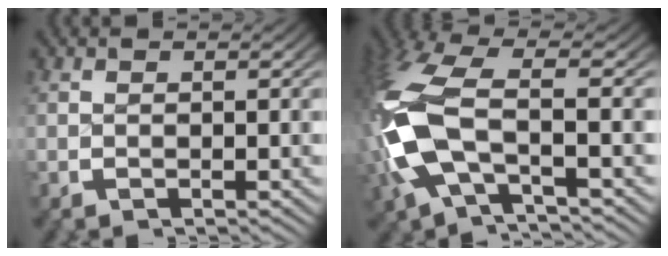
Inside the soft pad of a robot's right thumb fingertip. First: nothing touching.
{"total": 10.3, "force": [-1.3, 5.9, 8.3], "torque": [-0.240, -0.029, -0.003]}